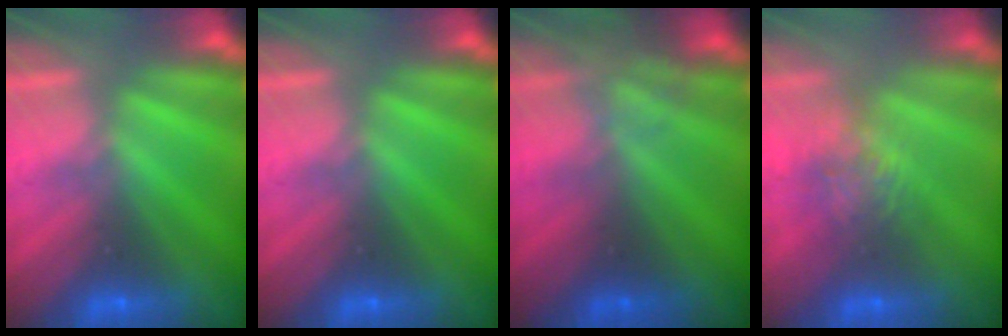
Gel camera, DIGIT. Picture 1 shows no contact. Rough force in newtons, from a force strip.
{"total": 0.0}
{"total": 2.3}
{"total": 4.6}